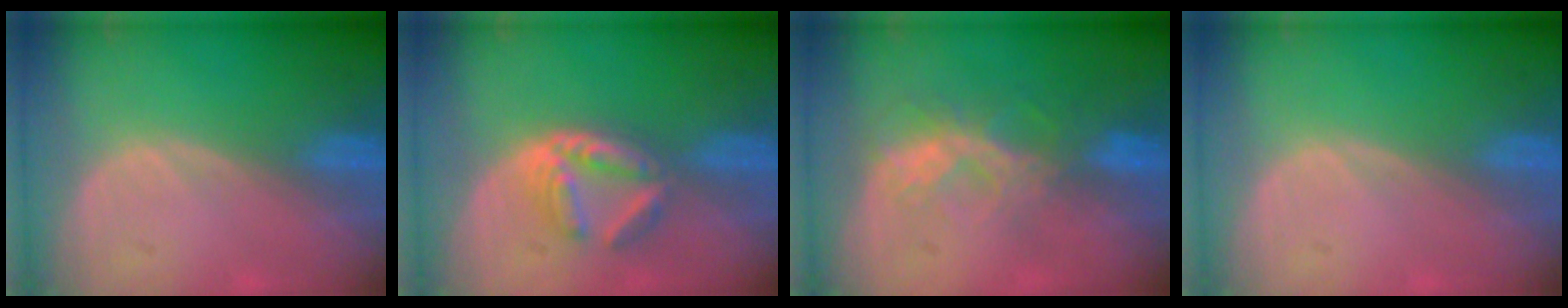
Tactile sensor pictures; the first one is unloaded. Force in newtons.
{"total": 6.2, "press": 5.4, "slide": 3.2}
{"total": 6.6, "press": 6.0, "slide": 2.7}
{"total": 0.0}